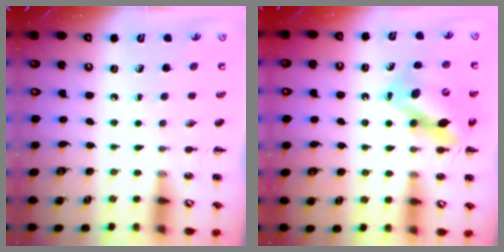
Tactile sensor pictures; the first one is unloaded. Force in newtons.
{"total": 11.7, "press": 11.3, "slide": 3.3}